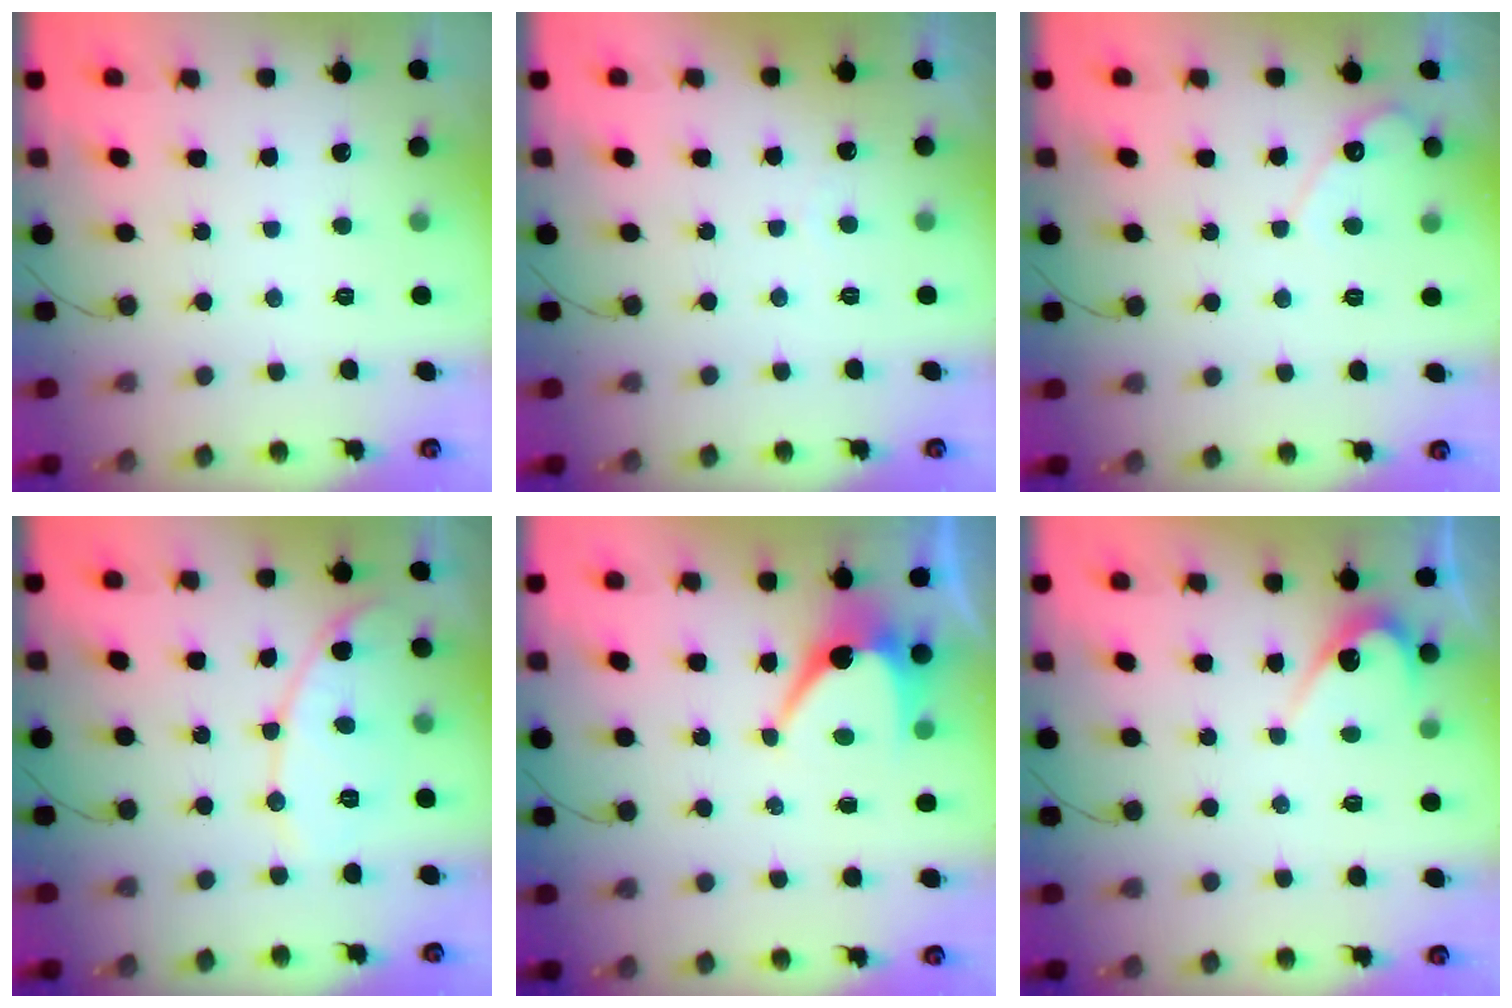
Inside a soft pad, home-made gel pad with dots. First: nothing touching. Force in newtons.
{"total": 1.7, "press": 1.6, "slide": 0.0}
{"total": 4.6, "press": 4.6, "slide": 0.3}
{"total": 9.7, "press": 9.7, "slide": 0.4}
{"total": 7.1, "press": 7.0, "slide": 0.5}
{"total": 4.4, "press": 4.4, "slide": 0.3}